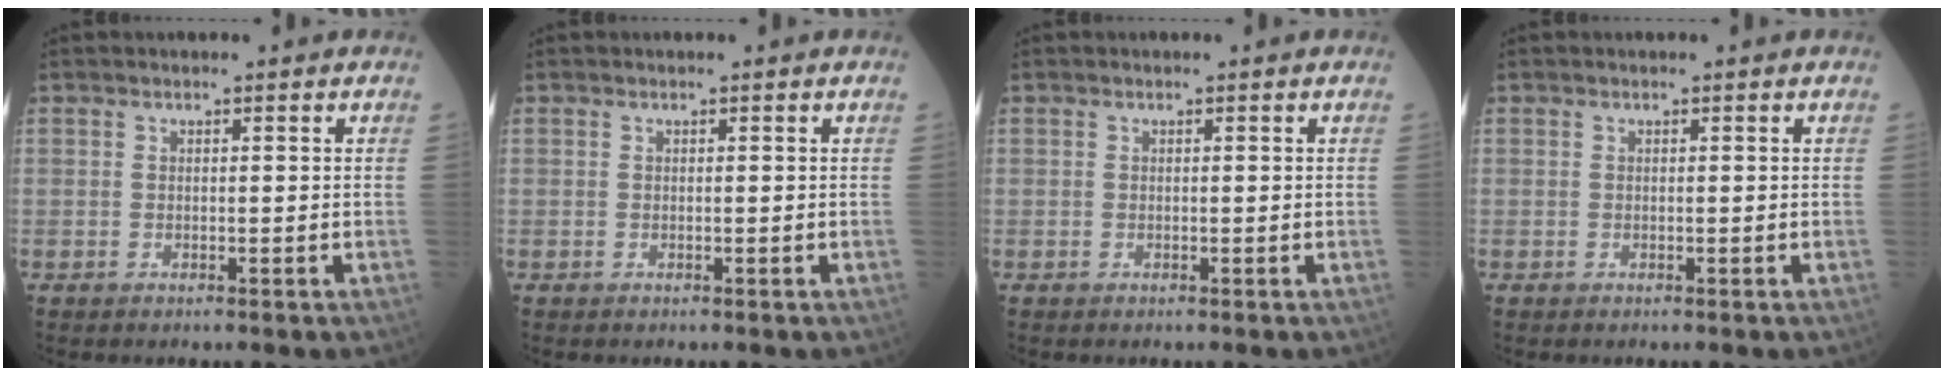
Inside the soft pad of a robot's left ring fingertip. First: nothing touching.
{"total": 0.0}
{"total": 0.0}
{"total": 0.0}